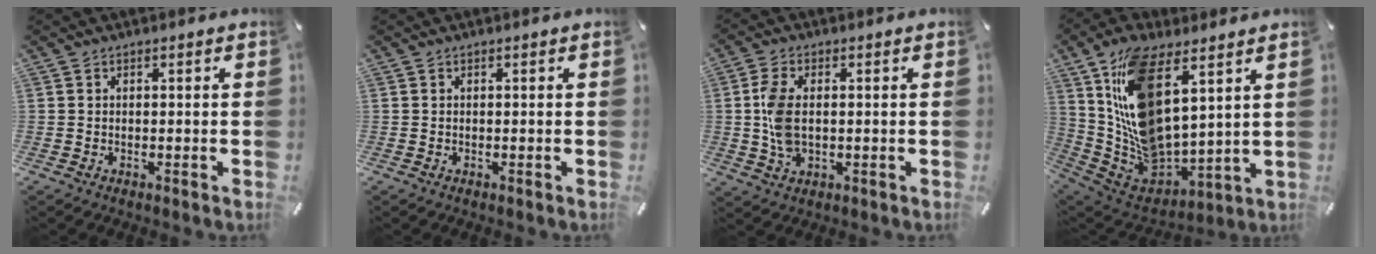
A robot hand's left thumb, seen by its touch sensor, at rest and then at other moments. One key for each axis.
{"total": 0.0}
{"total": 7.5, "fx": 0.3, "fy": 4.3, "fz": 6.1, "tx": -0.134, "ty": 0.001, "tz": 0.000}
{"total": 15.7, "fx": 7.5, "fy": 7.8, "fz": 11.4, "tx": -0.228, "ty": -0.057, "tz": 0.138}